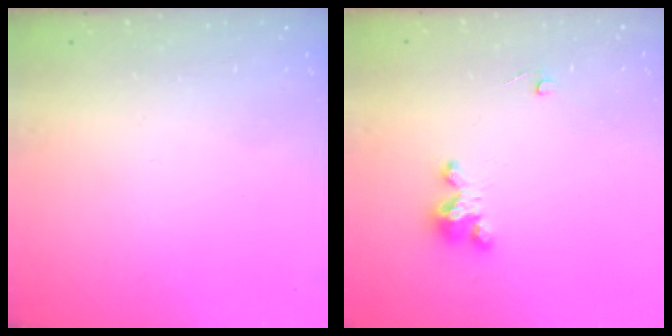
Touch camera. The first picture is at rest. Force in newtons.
{"total": 3.2, "press": 3.2, "slide": 0.1}